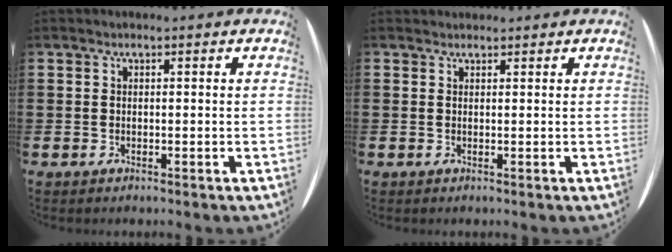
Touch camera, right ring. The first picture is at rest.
{"total": 0.7, "force": [0.6, 0.0, -0.2], "torque": [0.003, 0.004, 0.013]}